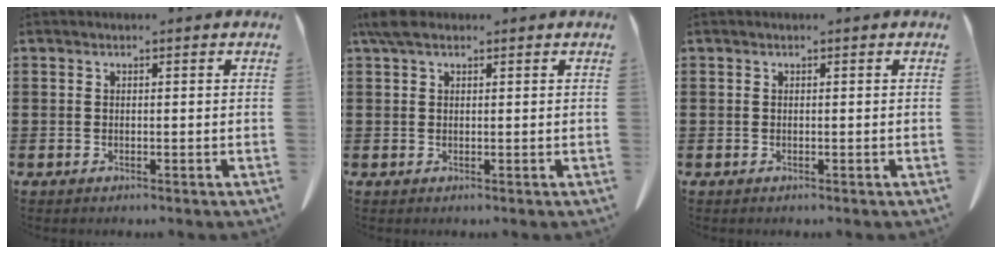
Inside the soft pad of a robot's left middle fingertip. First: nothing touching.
{"total": 2.7, "force": [1.6, 1.3, 1.8], "torque": [-0.043, 0.006, 0.029]}
{"total": 0.0}